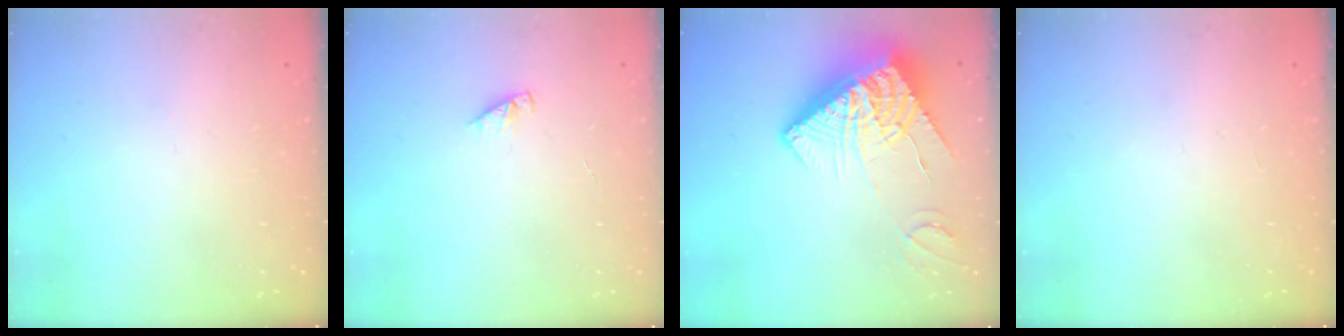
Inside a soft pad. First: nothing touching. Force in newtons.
{"total": 2.4, "press": 2.4, "slide": 0.3}
{"total": 16.3, "press": 16.2, "slide": 1.8}
{"total": 0.0}